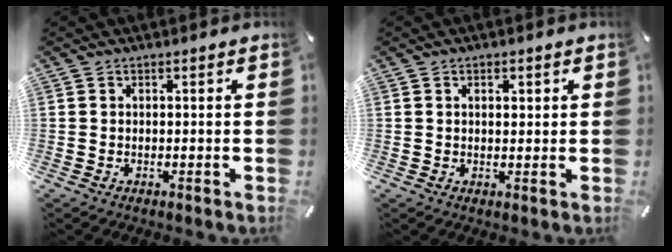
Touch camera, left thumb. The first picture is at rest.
{"total": 1.6, "force": [0.6, 1.0, 1.1], "torque": [-0.016, 0.003, 0.006]}